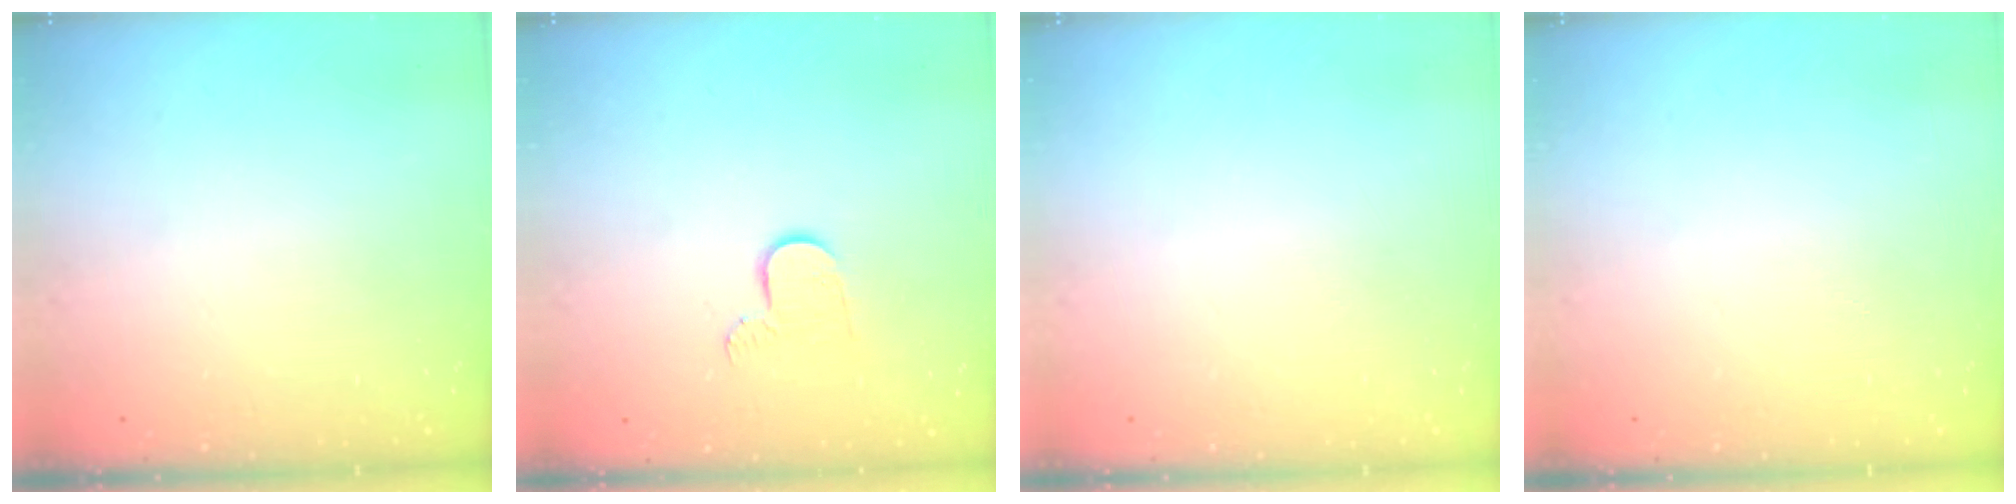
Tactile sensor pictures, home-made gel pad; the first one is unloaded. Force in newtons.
{"total": 7.0, "press": 7.0, "slide": 0.5}
{"total": 0.0}
{"total": 0.0}